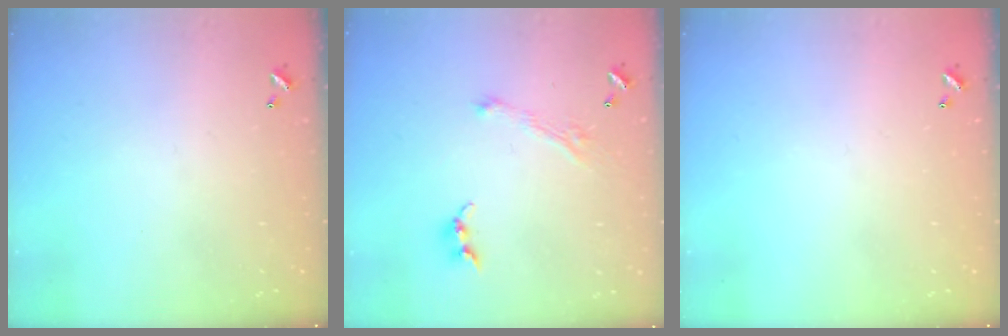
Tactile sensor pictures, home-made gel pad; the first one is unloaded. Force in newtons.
{"total": 2.7, "press": 2.7, "slide": 0.4}
{"total": 0.0}